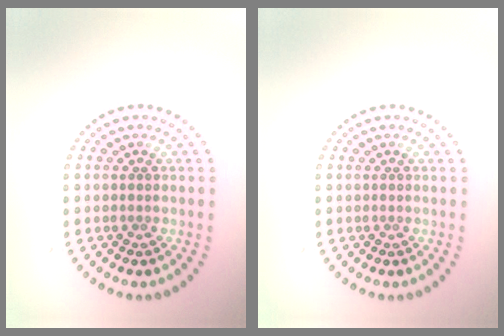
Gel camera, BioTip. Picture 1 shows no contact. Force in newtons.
{"total": 0.0}